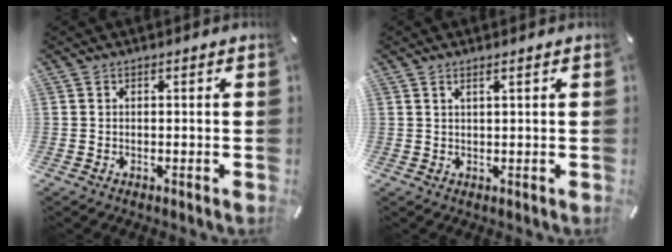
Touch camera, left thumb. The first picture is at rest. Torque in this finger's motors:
{"motor_torque": [-0.16, -0.21, 0.00, 0.13, -0.02]}